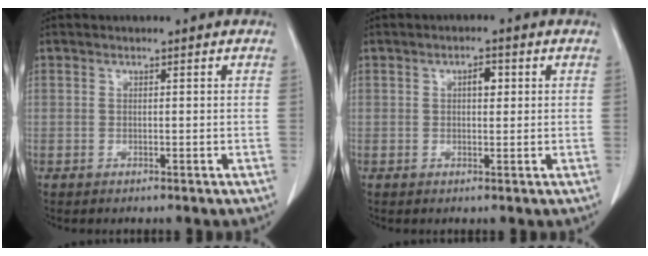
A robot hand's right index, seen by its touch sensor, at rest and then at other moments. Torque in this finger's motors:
{"motor_torque": [0.31, -0.05, 0.21, 0.03]}